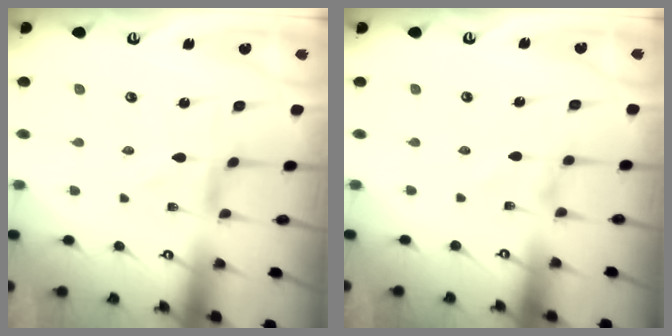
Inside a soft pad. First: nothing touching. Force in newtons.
{"total": 1.1, "press": 1.1, "slide": 0.0}